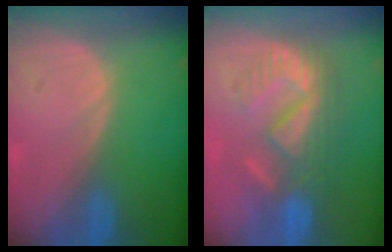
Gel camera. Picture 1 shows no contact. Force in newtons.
{"total": 8.7, "press": 8.5, "slide": 1.6}